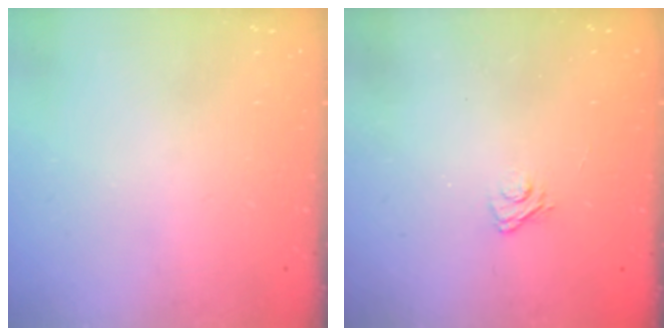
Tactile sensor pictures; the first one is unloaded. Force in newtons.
{"total": 2.9, "press": 2.6, "slide": 1.2}